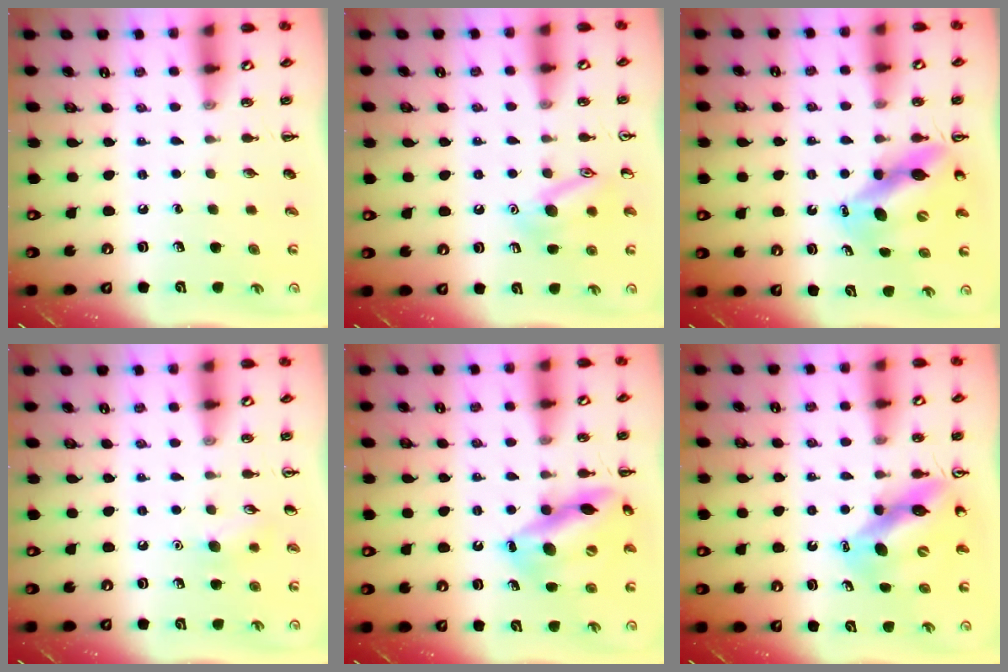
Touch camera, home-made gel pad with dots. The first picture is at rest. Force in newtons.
{"total": 12.2, "press": 12.2, "slide": 0.8}
{"total": 11.5, "press": 11.0, "slide": 3.2}
{"total": 7.3, "press": 7.0, "slide": 2.1}
{"total": 15.6, "press": 15.1, "slide": 4.0}
{"total": 10.2, "press": 9.8, "slide": 3.0}